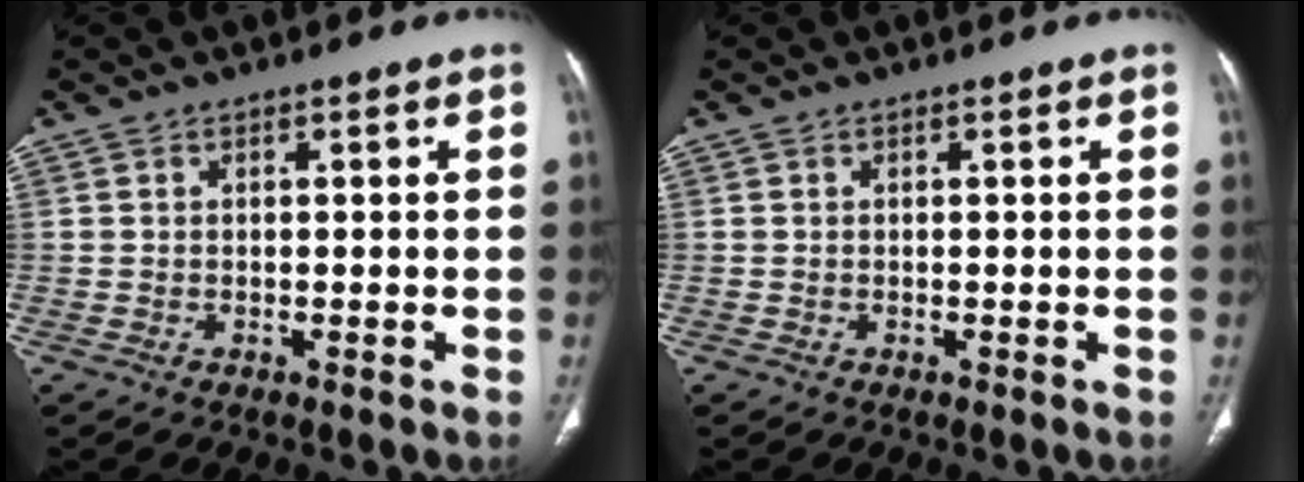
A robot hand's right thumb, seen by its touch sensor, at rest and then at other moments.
{"total": 0.0}